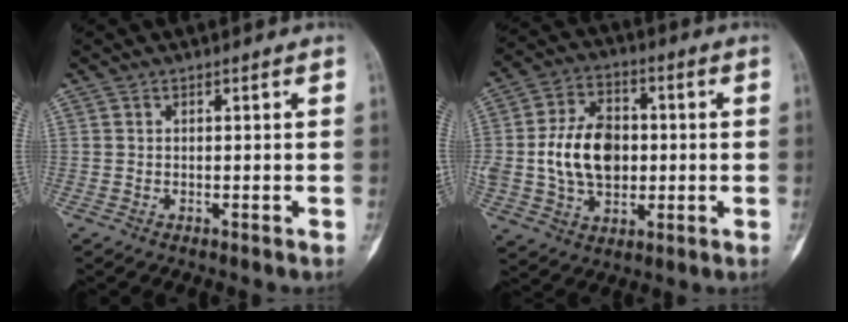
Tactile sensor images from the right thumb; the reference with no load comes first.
{"total": 14.2, "force": [0.0, 9.9, 10.1], "torque": [-0.158, 0.013, 0.004]}